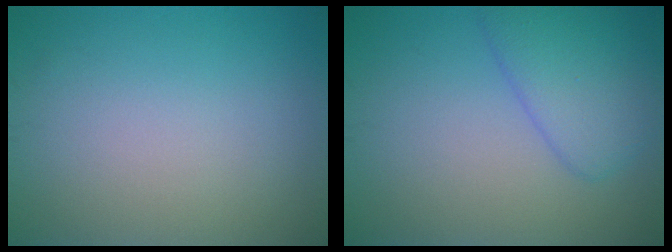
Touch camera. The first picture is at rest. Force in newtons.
{"total": 4.0, "press": 4.0, "slide": 0.2}